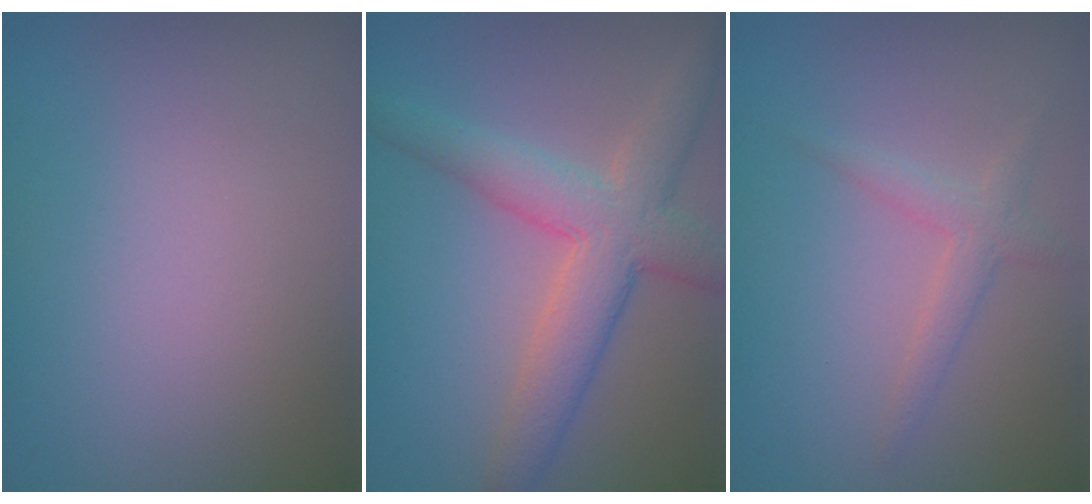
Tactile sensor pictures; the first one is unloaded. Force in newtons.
{"total": 6.1, "press": 6.1, "slide": 0.4}
{"total": 1.8, "press": 1.8, "slide": 0.0}